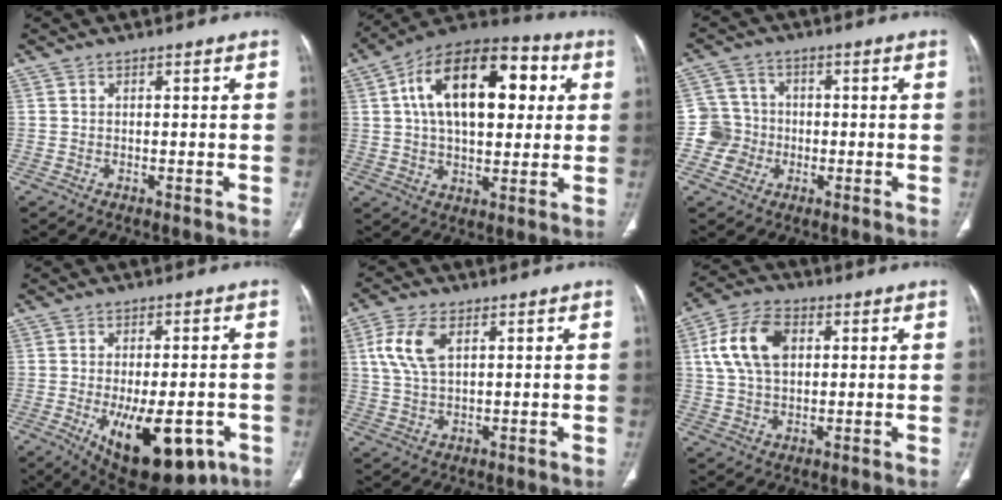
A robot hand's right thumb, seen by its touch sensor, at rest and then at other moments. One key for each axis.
{"total": 23.0, "fx": 5.4, "fy": 12.6, "fz": 18.4, "tx": -0.268, "ty": 0.019, "tz": 0.076}
{"total": 6.6, "fx": -1.5, "fy": 6.4, "fz": 0.5, "tx": 0.023, "ty": 0.017, "tz": -0.033}
{"total": 17.8, "fx": -6.7, "fy": 8.3, "fz": 14.3, "tx": -0.190, "ty": 0.000, "tz": -0.076}
{"total": 8.0, "fx": 2.7, "fy": 4.2, "fz": 6.2, "tx": -0.139, "ty": 0.002, "tz": 0.056}
{"total": 11.9, "fx": 2.9, "fy": 7.6, "fz": 8.7, "tx": -0.163, "ty": 0.013, "tz": 0.050}